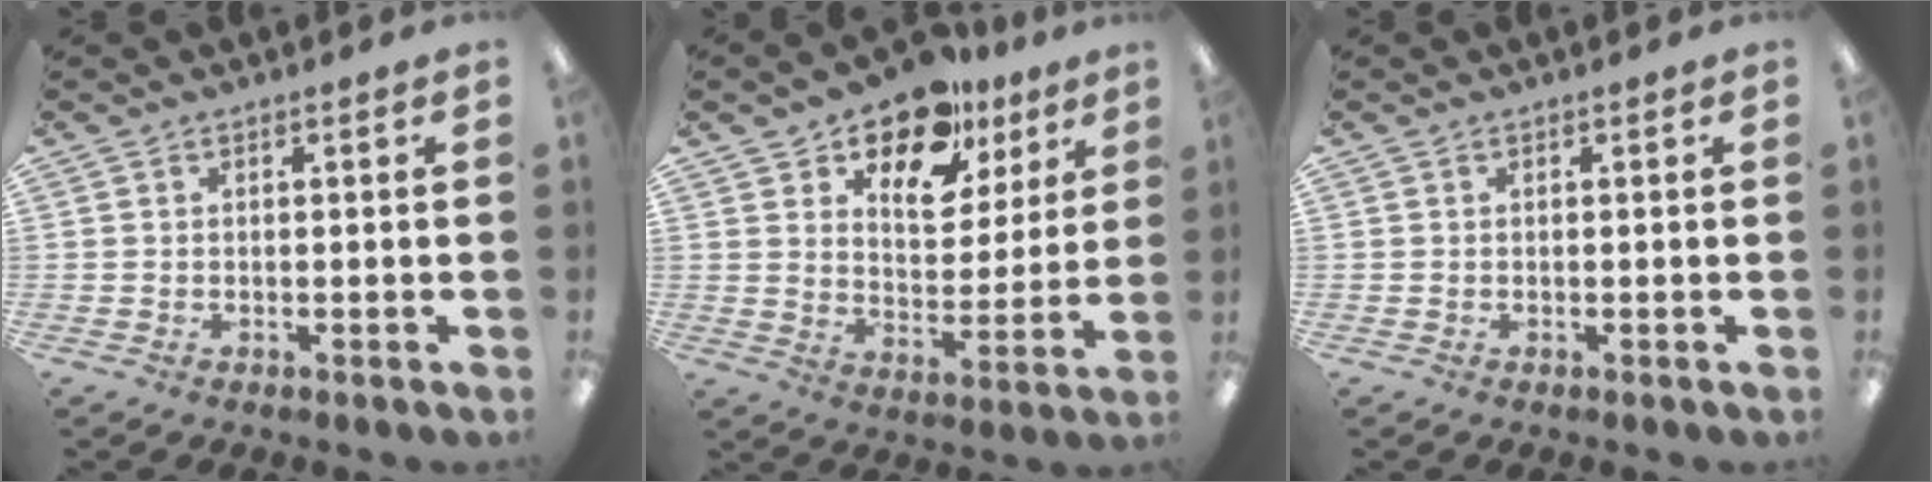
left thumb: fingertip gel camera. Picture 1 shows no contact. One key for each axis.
{"total": 14.5, "fx": 10.5, "fy": 7.8, "fz": 6.4, "tx": -0.101, "ty": -0.063, "tz": 0.188}
{"total": 0.0}